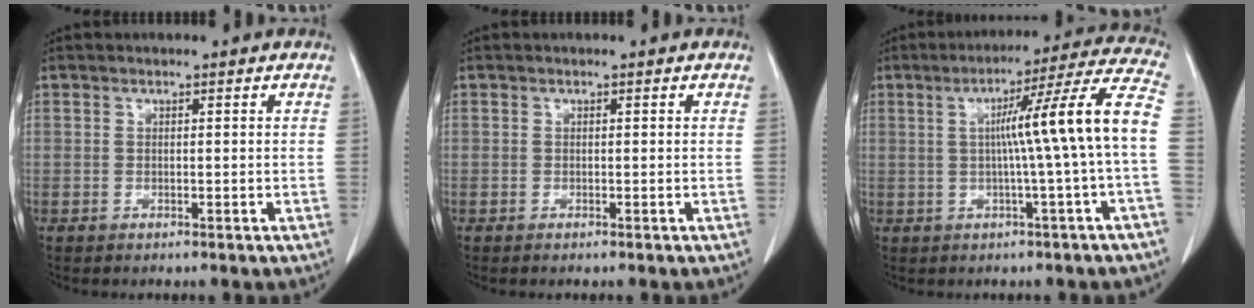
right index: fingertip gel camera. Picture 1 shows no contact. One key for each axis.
{"total": 0.0}
{"total": 13.0, "fx": -0.2, "fy": -2.0, "fz": 12.9, "tx": -0.177, "ty": 0.020, "tz": -0.004}